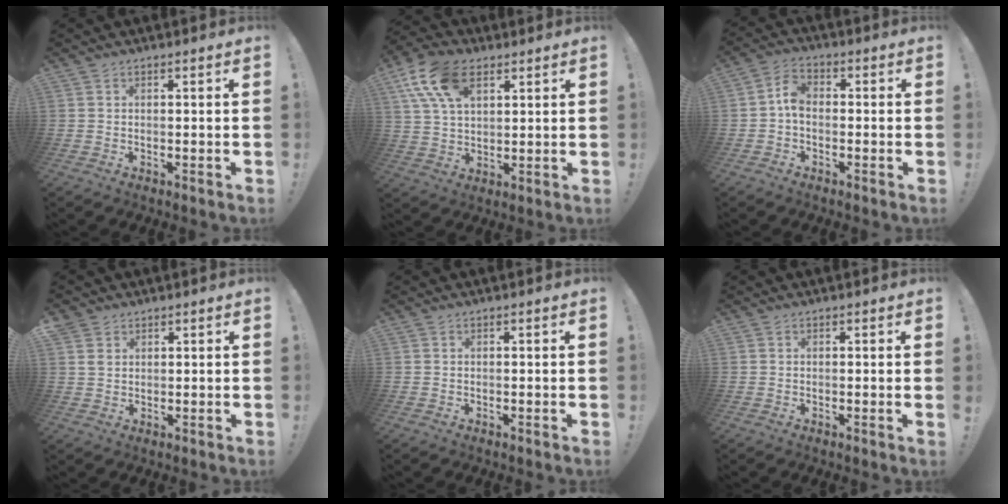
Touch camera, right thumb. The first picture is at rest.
{"total": 14.4, "force": [6.6, 8.6, 9.5], "torque": [-0.179, -0.012, 0.124]}
{"total": 5.4, "force": [-0.9, 3.5, 4.0], "torque": [-0.075, 0.011, -0.015]}
{"total": 3.3, "force": [1.9, 2.5, 0.9], "torque": [-0.009, -0.009, 0.034]}
{"total": 0.0}
{"total": 0.7, "force": [0.2, -0.3, 0.6], "torque": [-0.004, -0.004, 0.002]}